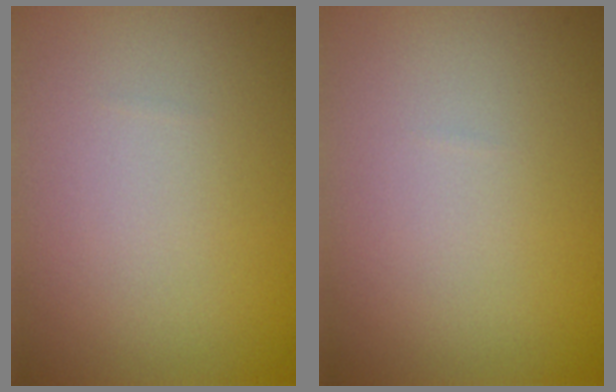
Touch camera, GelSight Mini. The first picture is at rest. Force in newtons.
{"total": 0.0}